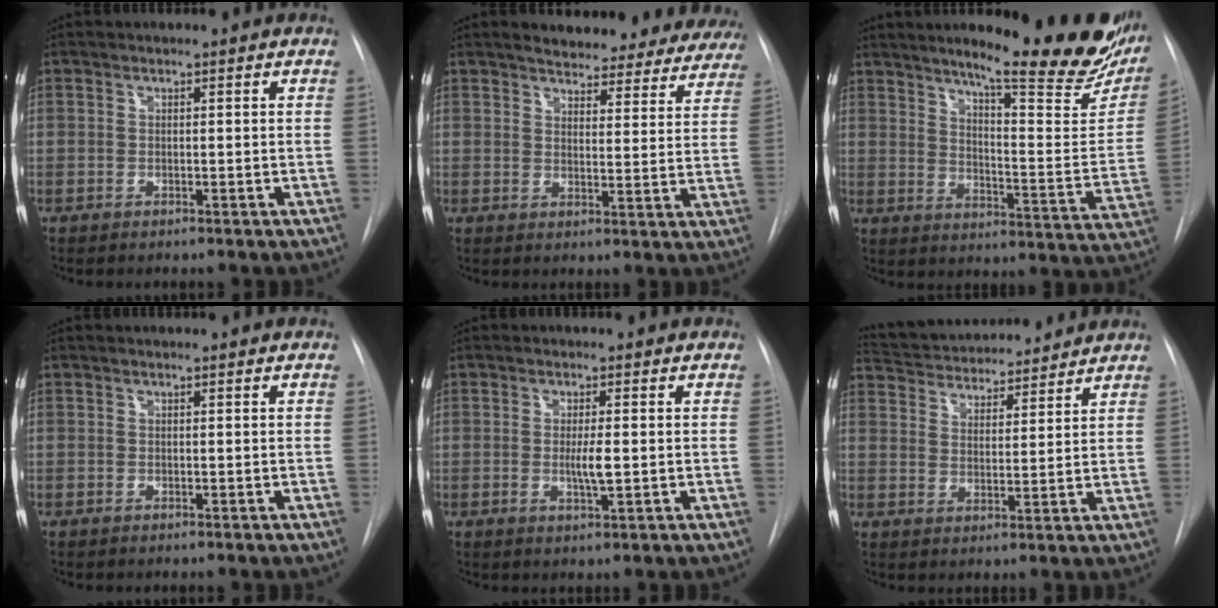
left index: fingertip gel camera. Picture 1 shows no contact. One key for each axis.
{"total": 21.4, "fx": 19.4, "fy": 6.3, "fz": 6.2, "tx": -0.073, "ty": -0.039, "tz": 0.218}
{"total": 24.4, "fx": 18.7, "fy": 3.1, "fz": 15.4, "tx": -0.208, "ty": -0.066, "tz": 0.238}
{"total": 0.0}
{"total": 2.9, "fx": -0.4, "fy": 0.3, "fz": 2.8, "tx": -0.052, "ty": -0.009, "tz": -0.007}
{"total": 15.5, "fx": 14.5, "fy": 3.3, "fz": 4.4, "tx": -0.077, "ty": 0.022, "tz": 0.221}